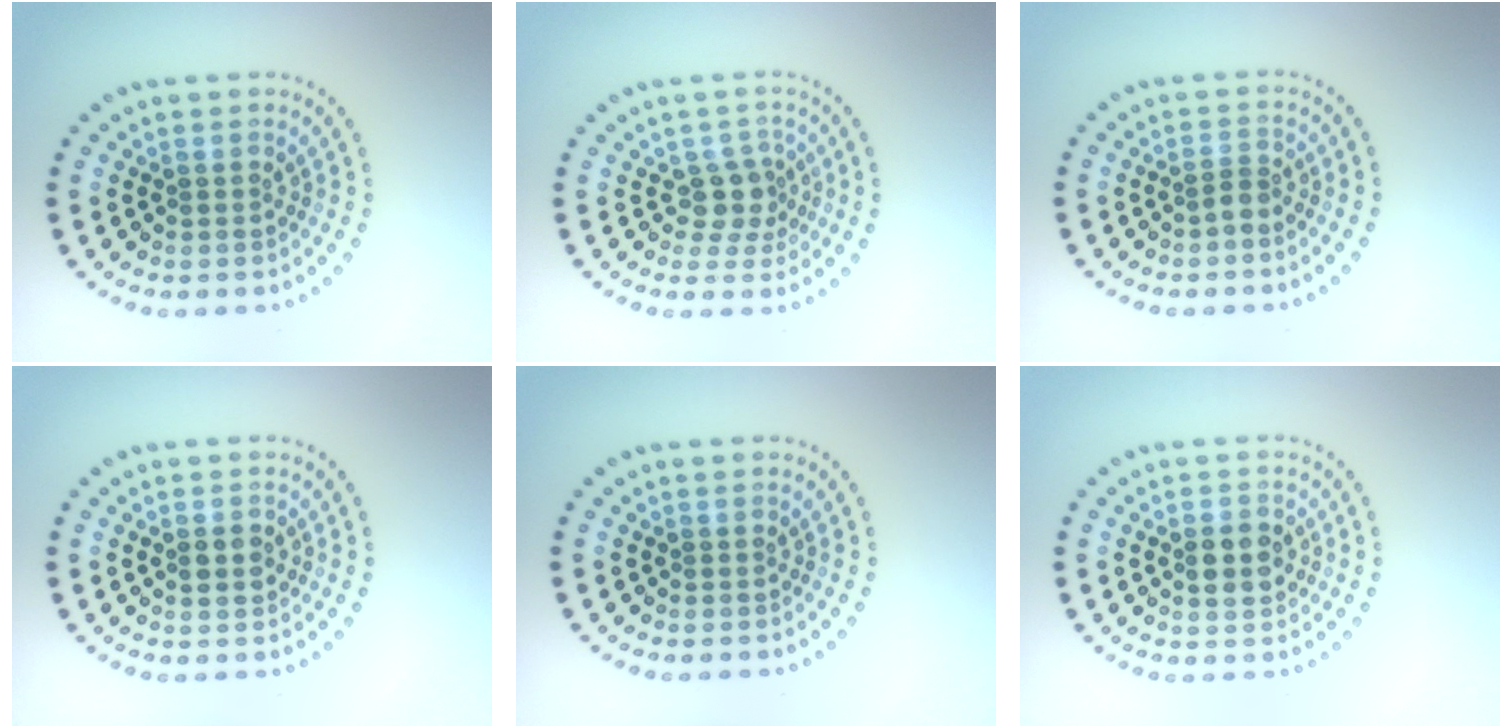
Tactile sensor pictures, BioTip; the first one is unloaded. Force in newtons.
{"total": 2.7, "press": 2.1, "slide": 1.7}
{"total": 0.9, "press": 0.5, "slide": 0.7}
{"total": 1.3, "press": 1.3, "slide": 0.1}
{"total": 0.0}
{"total": 2.9, "press": 2.9, "slide": 0.1}